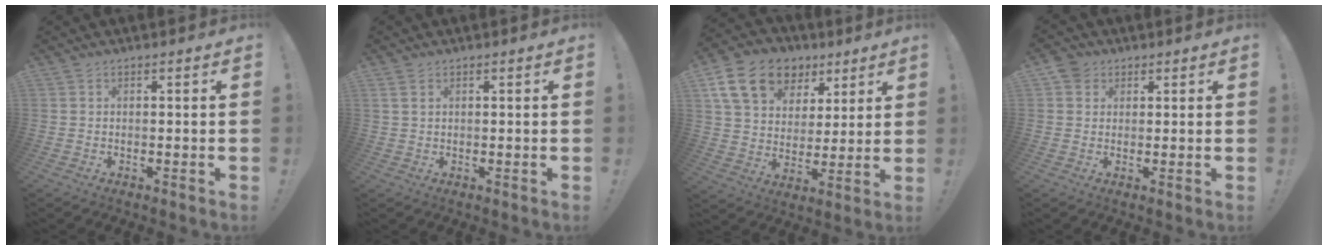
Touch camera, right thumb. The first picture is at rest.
{"total": 1.8, "force": [0.9, 1.0, 1.3], "torque": [-0.021, 0.001, 0.016]}
{"total": 18.1, "force": [8.9, 12.8, 9.0], "torque": [-0.144, -0.036, 0.174]}
{"total": 4.1, "force": [2.2, 3.3, 0.9], "torque": [-0.015, -0.005, 0.041]}